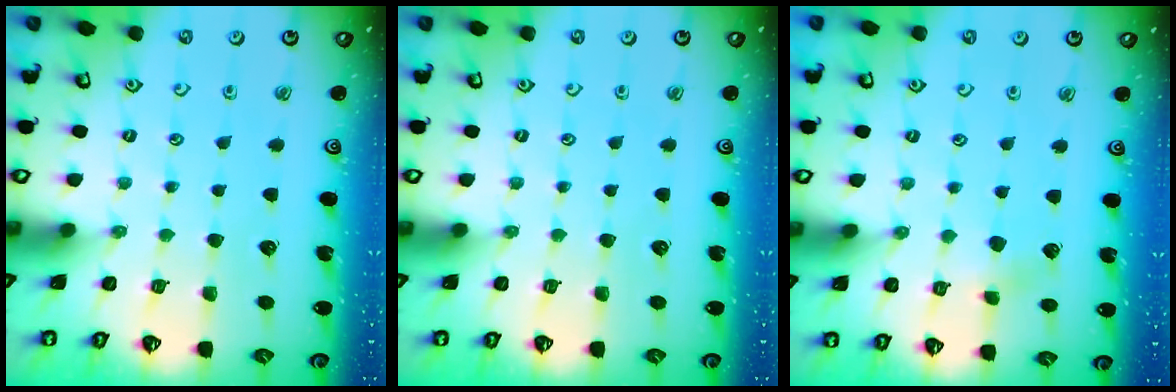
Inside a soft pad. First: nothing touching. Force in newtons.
{"total": 0.0}
{"total": 3.8, "press": 3.7, "slide": 0.8}